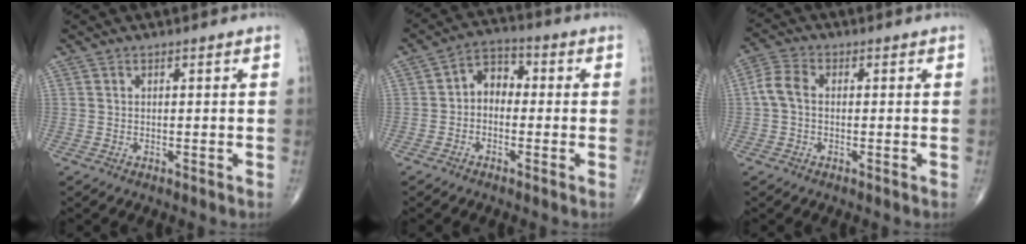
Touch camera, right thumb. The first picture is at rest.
{"total": 5.6, "force": [-0.6, 4.2, 3.7], "torque": [-0.039, 0.024, -0.028]}
{"total": 4.6, "force": [-0.1, 3.1, 3.4], "torque": [-0.073, 0.014, -0.012]}